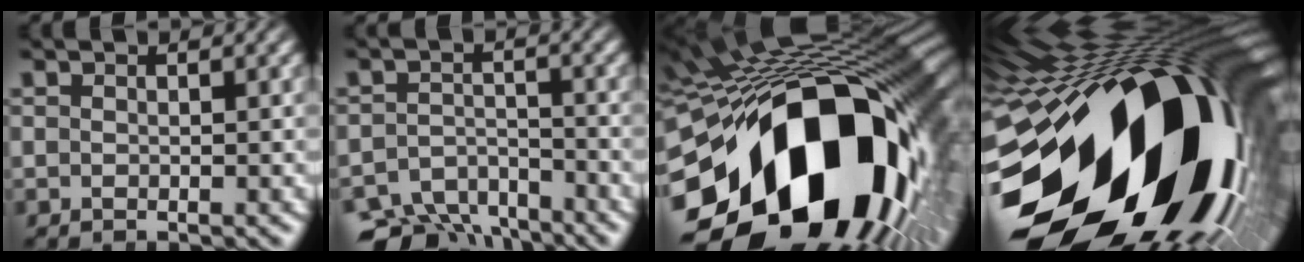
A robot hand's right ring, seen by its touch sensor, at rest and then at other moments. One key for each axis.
{"total": 7.4, "fx": -5.9, "fy": 4.1, "fz": 2.0, "tx": -0.027, "ty": -0.030, "tz": -0.092}
{"total": 33.7, "fx": -6.1, "fy": 20.8, "fz": 25.8, "tx": -0.409, "ty": -0.046, "tz": -0.071}
{"total": 40.9, "fx": -3.6, "fy": 24.2, "fz": 32.8, "tx": -0.427, "ty": -0.008, "tz": -0.048}